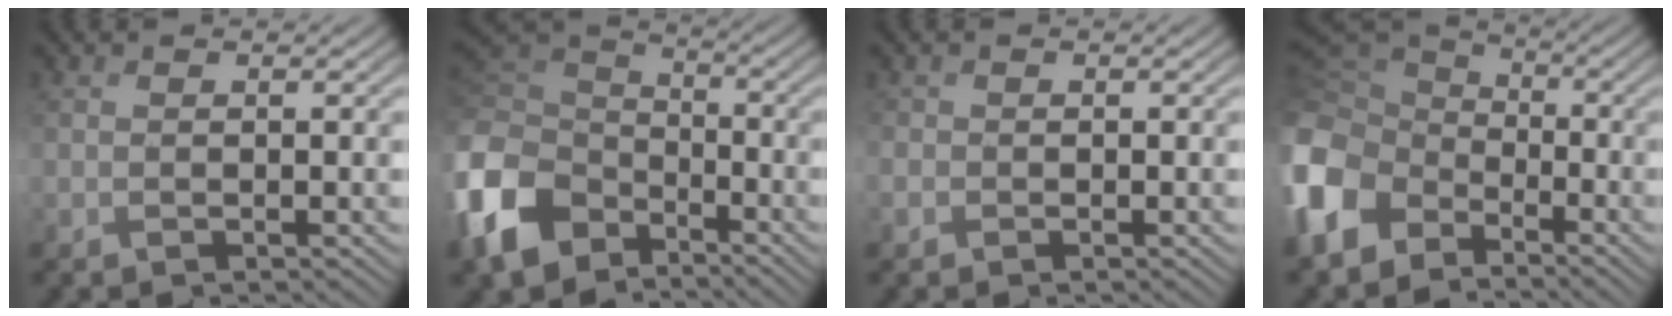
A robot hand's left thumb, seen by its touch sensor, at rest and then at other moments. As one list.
[{"total": 12.7, "force": [-5.7, 9.0, 6.8], "torque": [-0.208, -0.011, -0.131]}, {"total": 1.2, "force": [-0.4, 1.1, 0.2], "torque": [-0.005, -0.004, -0.014]}, {"total": 13.3, "force": [-5.5, 9.6, 7.4], "torque": [-0.239, -0.033, -0.114]}]